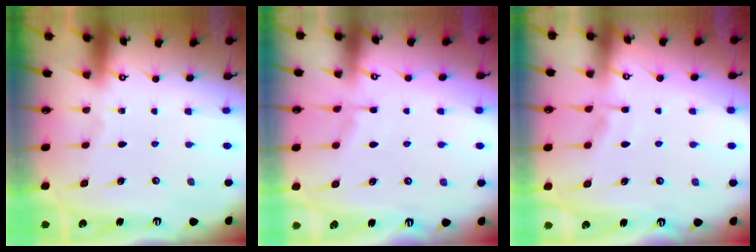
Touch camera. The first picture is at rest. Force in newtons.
{"total": 3.5, "press": 3.4, "slide": 0.6}
{"total": 4.6, "press": 4.6, "slide": 0.5}